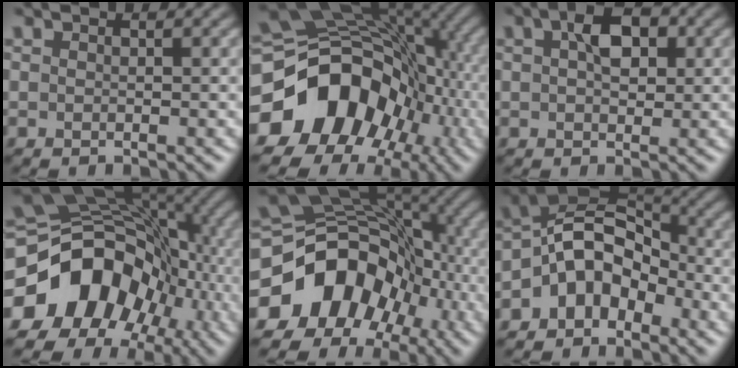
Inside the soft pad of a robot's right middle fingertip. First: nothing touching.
{"total": 14.5, "force": [-4.6, 11.3, 7.9], "torque": [-0.132, -0.009, -0.088]}
{"total": 4.2, "force": [1.2, 2.4, 3.2], "torque": [-0.049, 0.011, 0.014]}
{"total": 13.1, "force": [-4.5, 10.1, 7.0], "torque": [-0.119, 0.003, -0.089]}
{"total": 11.7, "force": [-4.8, 8.9, 6.0], "torque": [-0.107, 0.011, -0.093]}
{"total": 6.4, "force": [-2.6, 4.3, 4.0], "torque": [-0.050, 0.016, -0.060]}